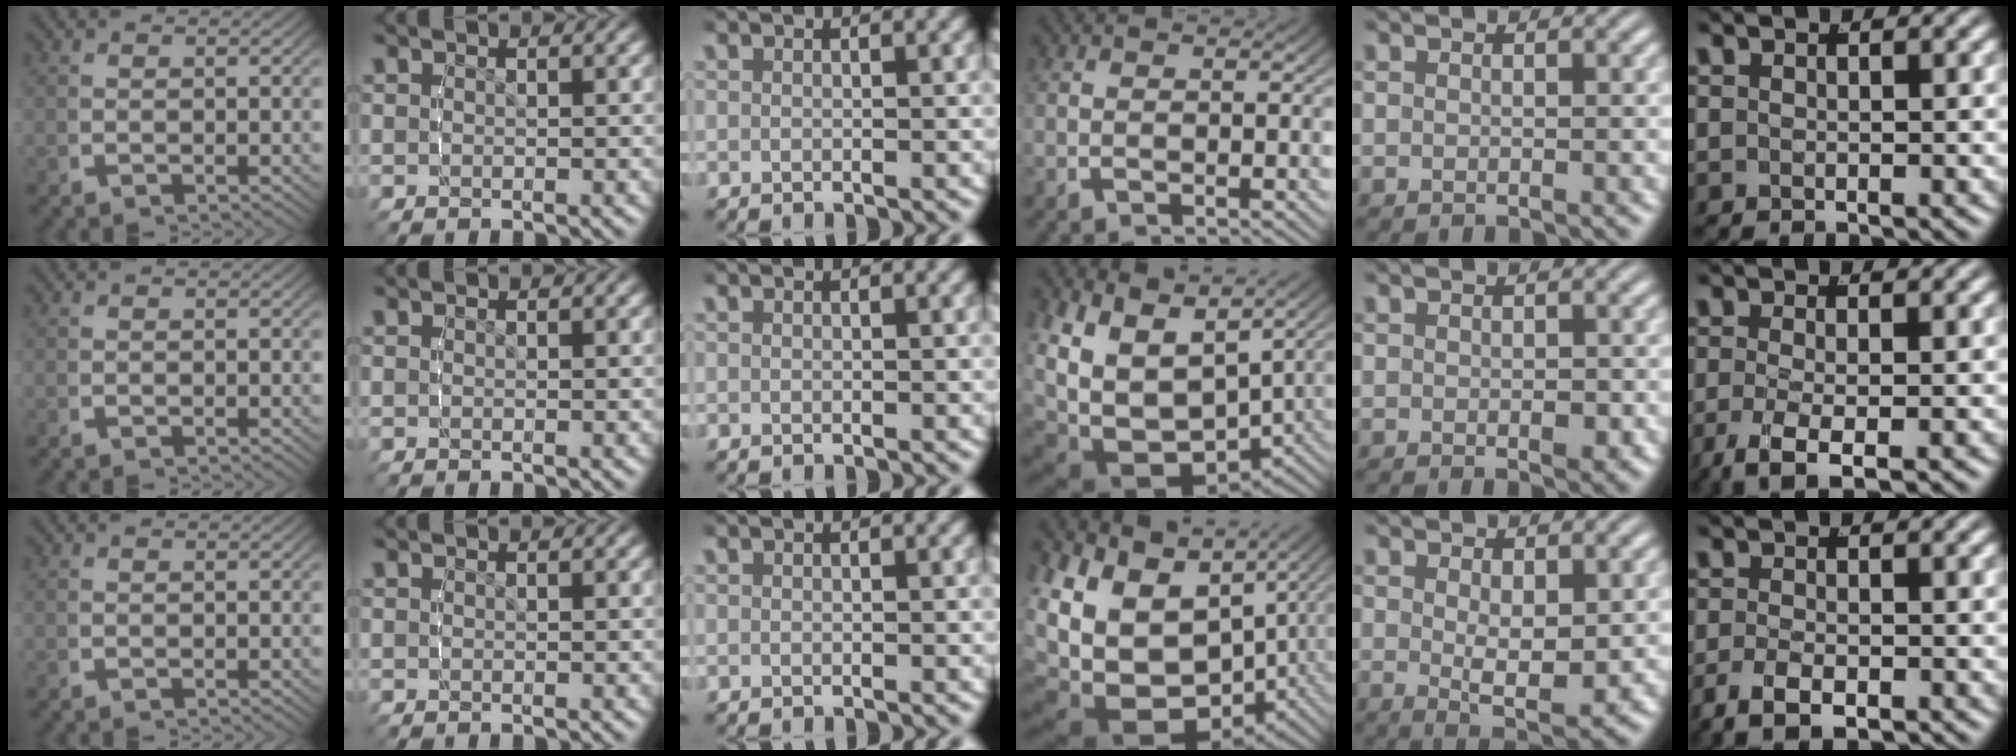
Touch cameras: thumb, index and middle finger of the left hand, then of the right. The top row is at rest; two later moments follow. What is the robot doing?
{"motion": "lift_and_place", "object": "air blower"}